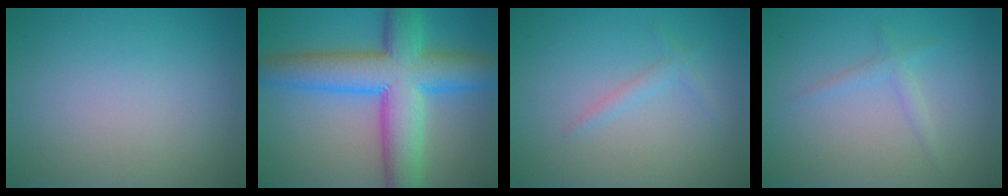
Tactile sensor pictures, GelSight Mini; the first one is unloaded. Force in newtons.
{"total": 11.0, "press": 11.0, "slide": 0.2}
{"total": 1.1, "press": 1.1, "slide": 0.1}
{"total": 1.3, "press": 1.3, "slide": 0.1}